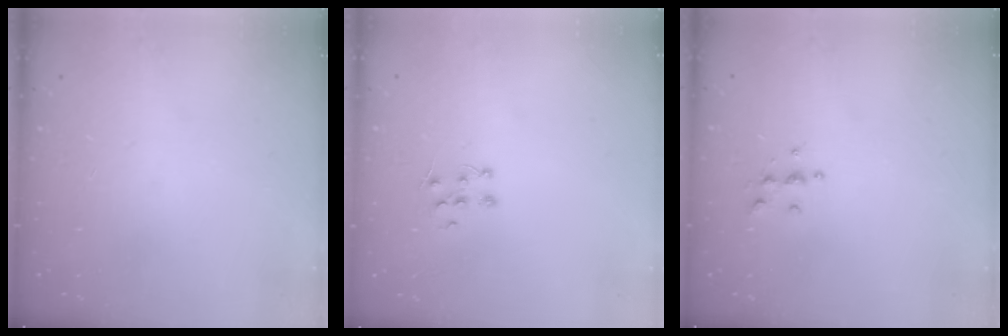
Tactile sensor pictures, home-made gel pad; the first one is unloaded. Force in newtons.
{"total": 4.9, "press": 4.9, "slide": 0.4}
{"total": 4.4, "press": 4.4, "slide": 0.4}